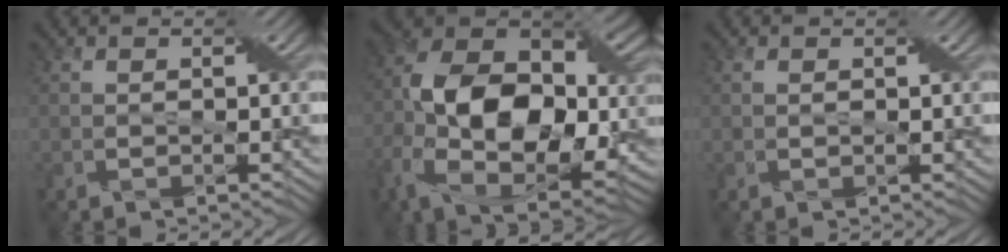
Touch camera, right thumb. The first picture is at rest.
{"total": 16.6, "force": [-1.7, 11.2, 12.1], "torque": [-0.256, -0.005, -0.038]}
{"total": 0.8, "force": [0.3, 0.4, 0.6], "torque": [-0.015, 0.000, 0.006]}